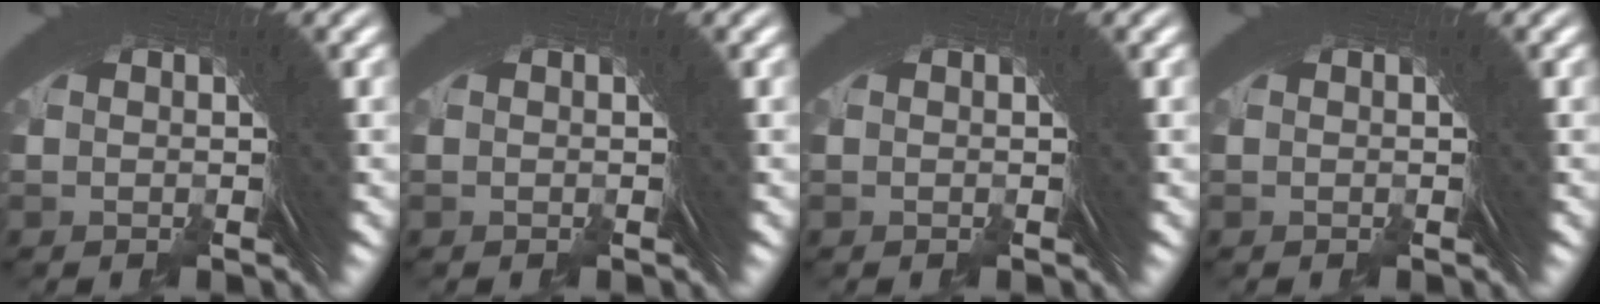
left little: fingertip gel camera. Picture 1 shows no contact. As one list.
[{"total": 0.0}, {"total": 0.0}, {"total": 0.0}]